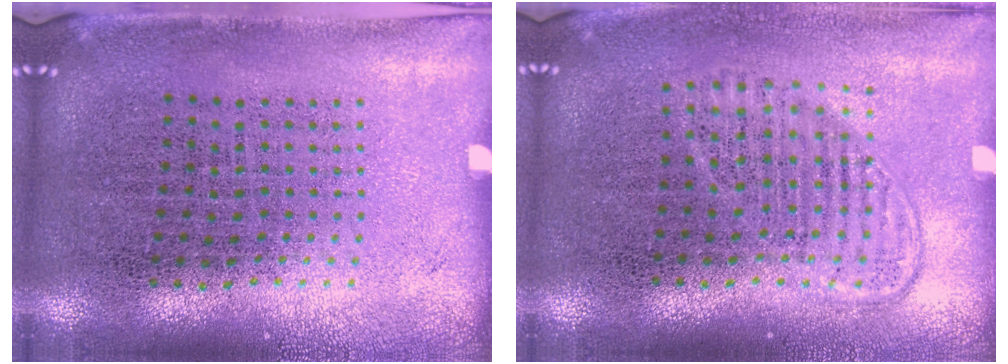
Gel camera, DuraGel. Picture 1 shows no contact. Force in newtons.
{"total": 1.4, "press": 1.2, "slide": 0.7}